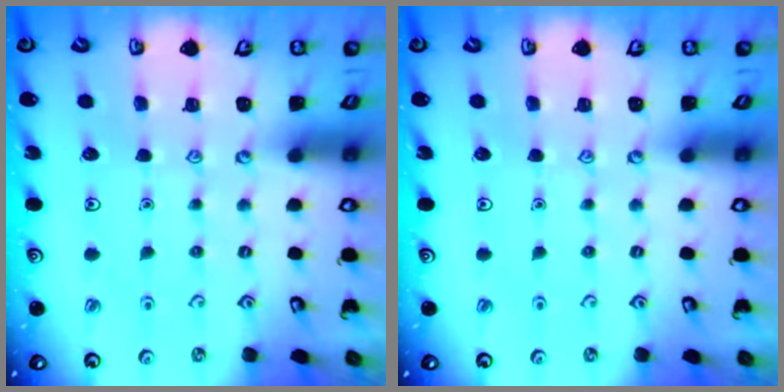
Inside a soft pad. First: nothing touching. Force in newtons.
{"total": 0.0}